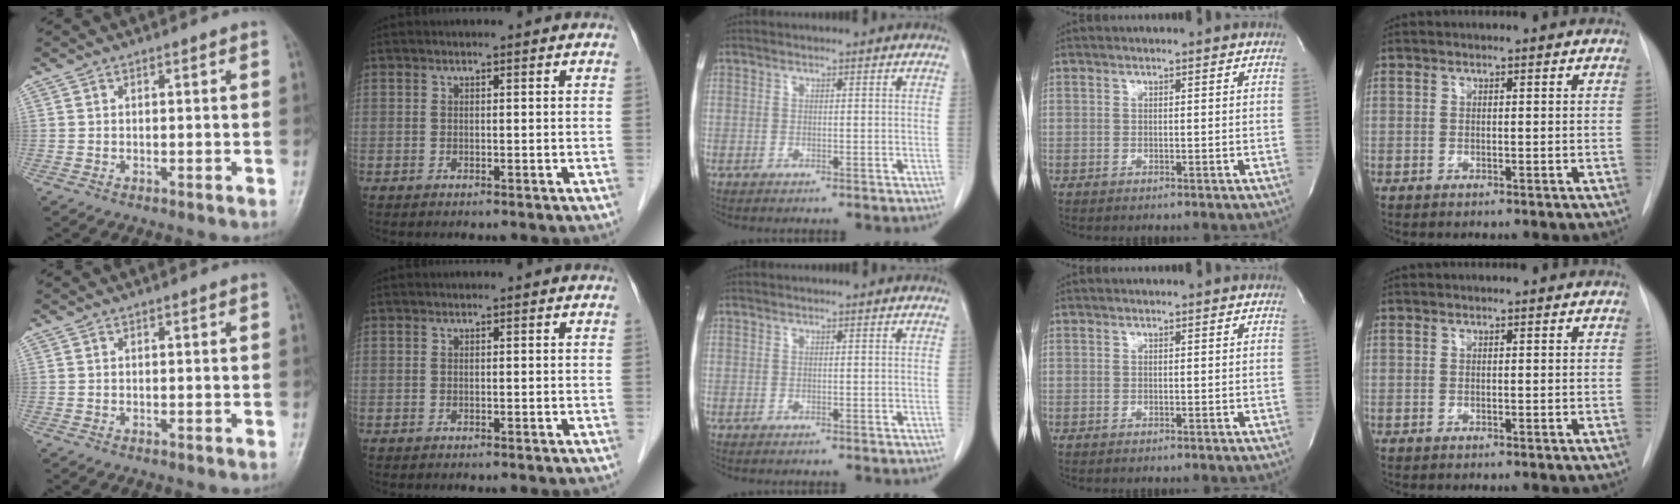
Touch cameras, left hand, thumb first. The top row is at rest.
{}